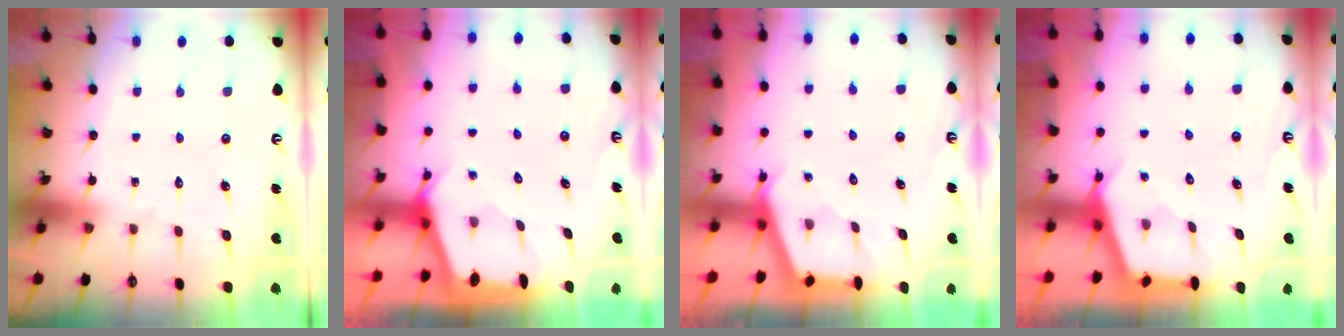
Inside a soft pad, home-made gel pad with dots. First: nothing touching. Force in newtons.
{"total": 2.5, "press": 2.5, "slide": 0.3}
{"total": 2.6, "press": 2.6, "slide": 0.3}
{"total": 3.0, "press": 3.0, "slide": 0.4}